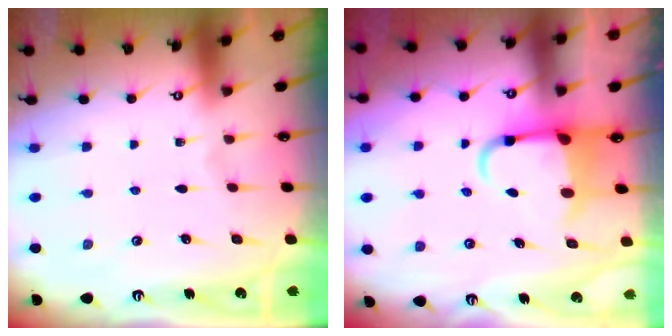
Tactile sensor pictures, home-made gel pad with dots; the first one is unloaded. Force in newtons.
{"total": 5.3, "press": 5.1, "slide": 1.2}